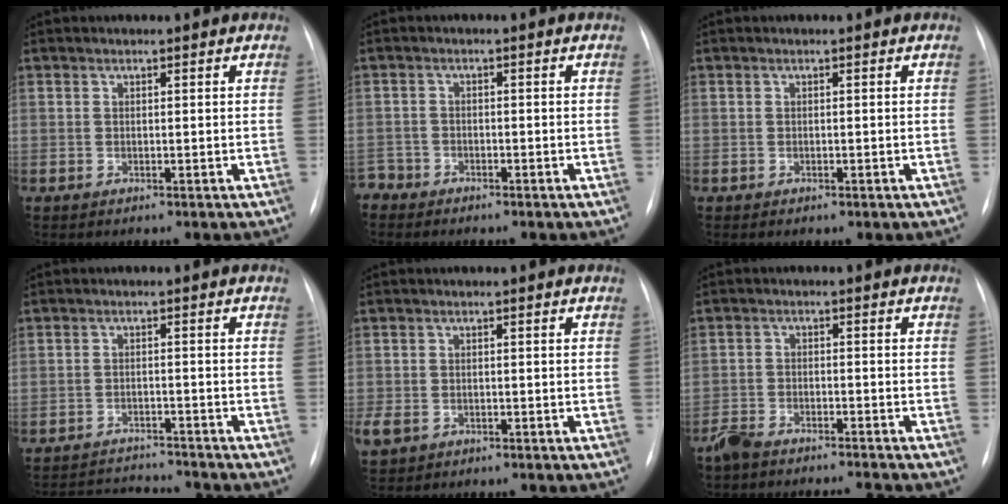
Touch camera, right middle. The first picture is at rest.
{"total": 2.7, "force": [-2.4, 1.3, -0.5], "torque": [0.008, 0.003, -0.046]}
{"total": 0.6, "force": [-0.3, 0.3, 0.4], "torque": [-0.006, 0.000, -0.001]}
{"total": 8.2, "force": [-8.2, 0.2, 1.1], "torque": [-0.019, 0.002, -0.126]}
{"total": 3.4, "force": [-1.6, 2.5, 1.6], "torque": [-0.039, -0.002, -0.023]}
{"total": 6.4, "force": [-6.1, 0.5, 1.9], "torque": [-0.030, -0.010, -0.101]}